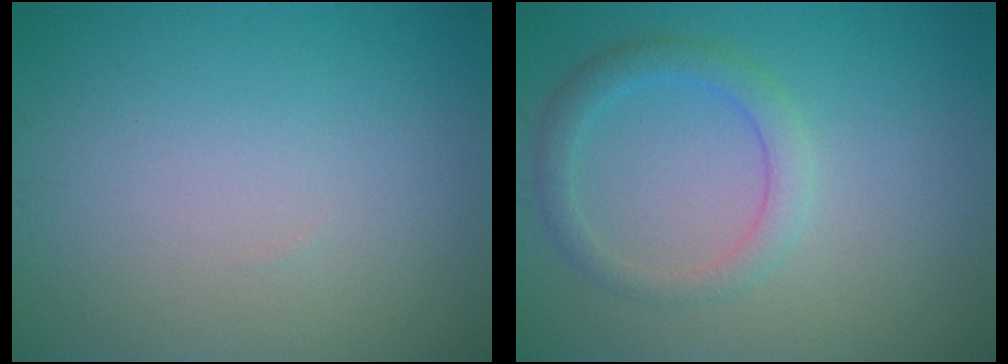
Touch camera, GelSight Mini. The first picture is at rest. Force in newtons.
{"total": 2.7, "press": 2.6, "slide": 0.2}